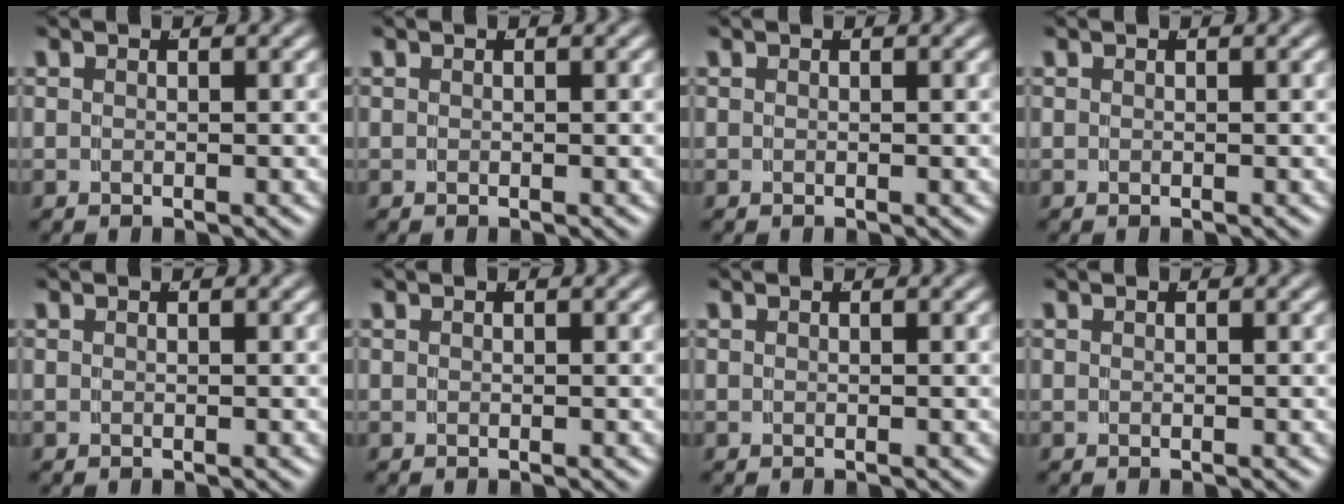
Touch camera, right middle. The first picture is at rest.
{"total": 0.0}
{"total": 0.0}
{"total": 0.0}
{"total": 0.0}
{"total": 0.0}
{"total": 0.0}
{"total": 0.0}